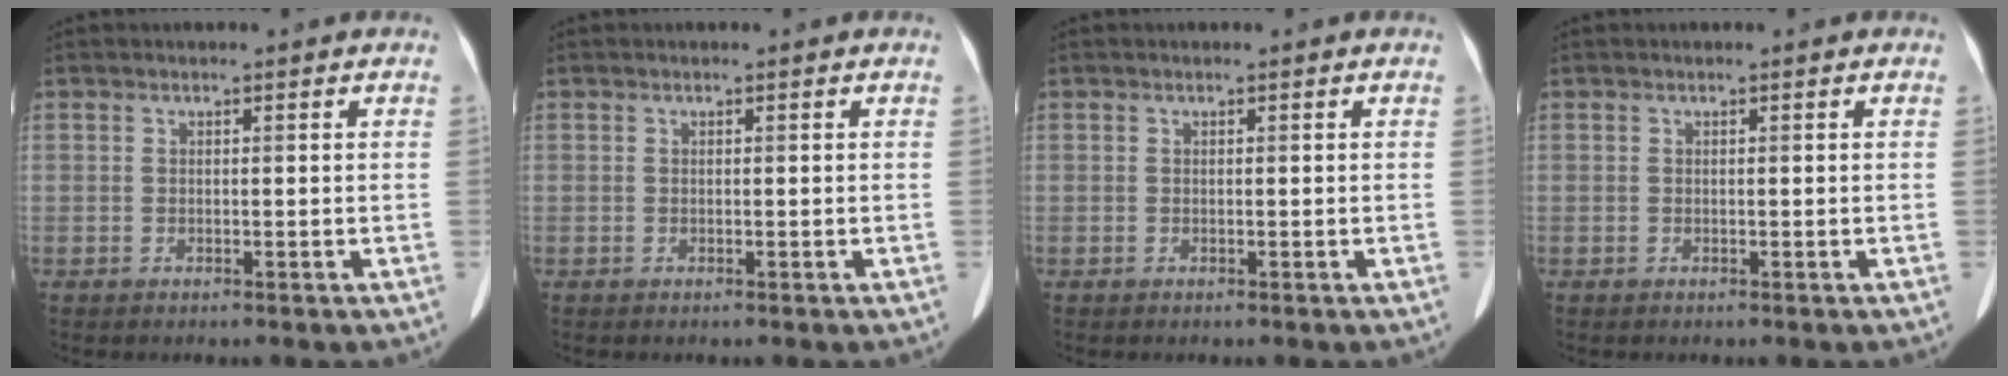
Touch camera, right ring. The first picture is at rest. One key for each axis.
{"total": 0.0}
{"total": 0.0}
{"total": 0.0}